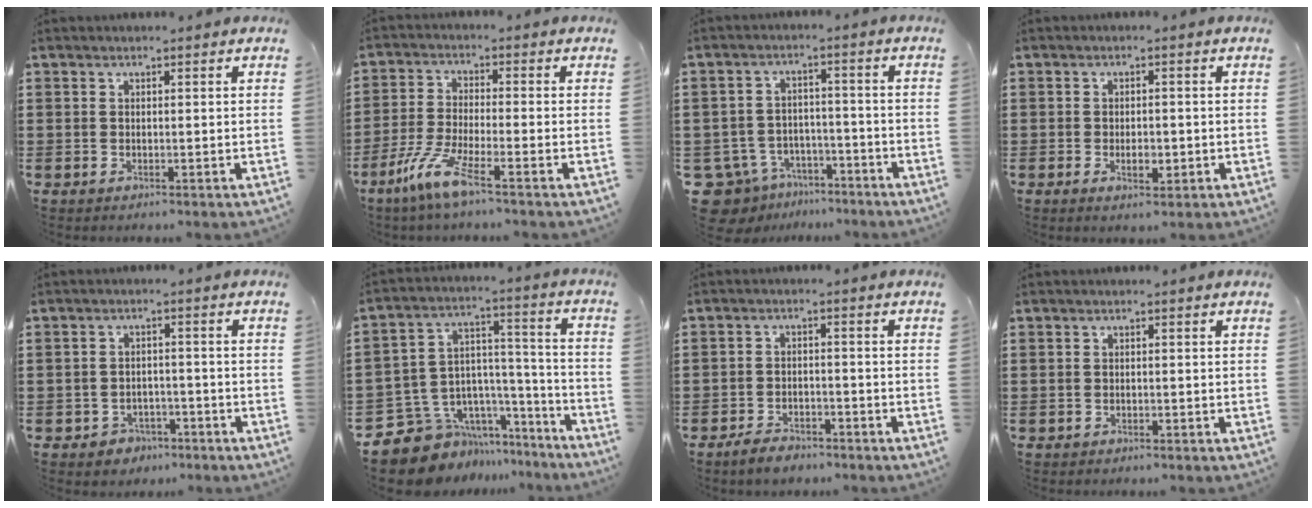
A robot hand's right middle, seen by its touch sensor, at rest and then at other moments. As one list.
[{"total": 7.5, "force": [-4.7, 0.8, 5.8], "torque": [-0.134, -0.018, -0.090]}, {"total": 6.3, "force": [-5.5, 2.9, 0.9], "torque": [-0.047, 0.011, -0.114]}, {"total": 2.9, "force": [-0.7, 1.4, 2.5], "torque": [-0.039, -0.003, -0.015]}, {"total": 2.6, "force": [-2.2, 1.2, 0.2], "torque": [-0.013, 0.000, -0.048]}, {"total": 10.4, "force": [-8.3, 5.9, 1.8], "torque": [-0.065, 0.005, -0.155]}, {"total": 3.0, "force": [-2.8, 0.9, 0.8], "torque": [-0.025, 0.005, -0.057]}, {"total": 0.6, "force": [-0.5, 0.2, 0.0], "torque": [-0.002, 0.001, -0.012]}]